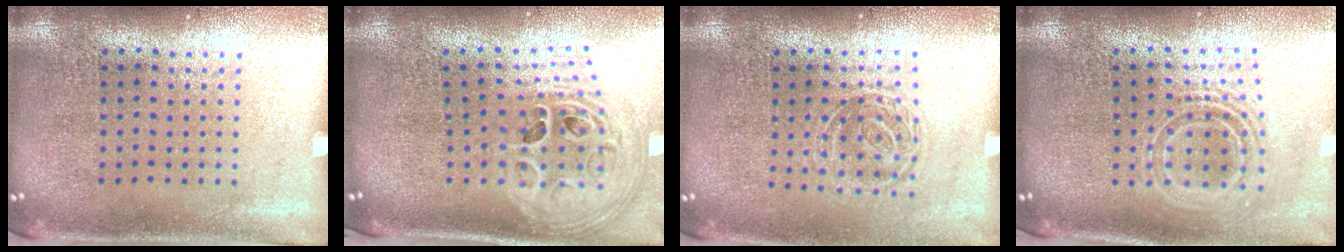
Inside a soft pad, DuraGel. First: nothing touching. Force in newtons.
{"total": 3.0, "press": 2.0, "slide": 2.2}
{"total": 1.4, "press": 1.1, "slide": 0.9}
{"total": 2.1, "press": 1.5, "slide": 1.4}